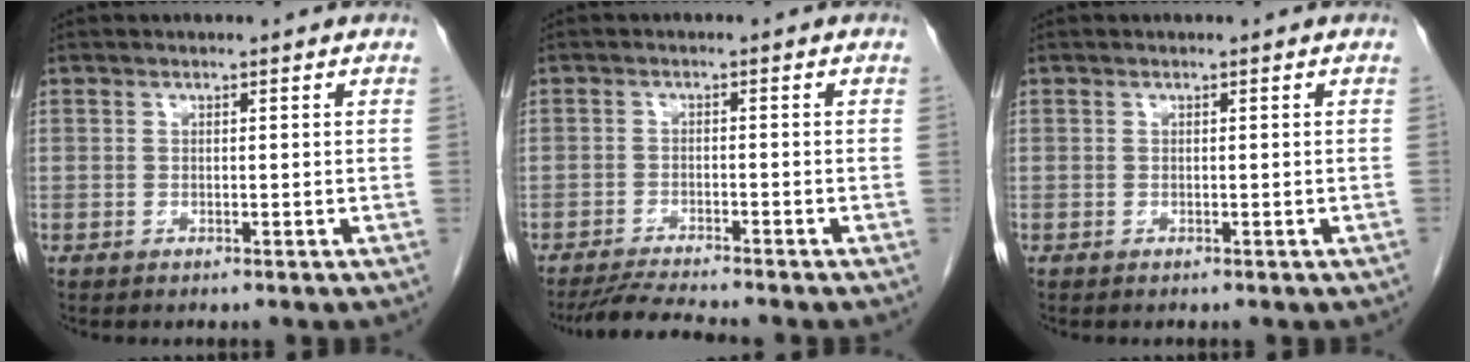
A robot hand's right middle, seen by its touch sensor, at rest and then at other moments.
{"total": 5.0, "force": [-4.6, -0.8, 1.7], "torque": [-0.035, -0.025, -0.083]}
{"total": 0.0}